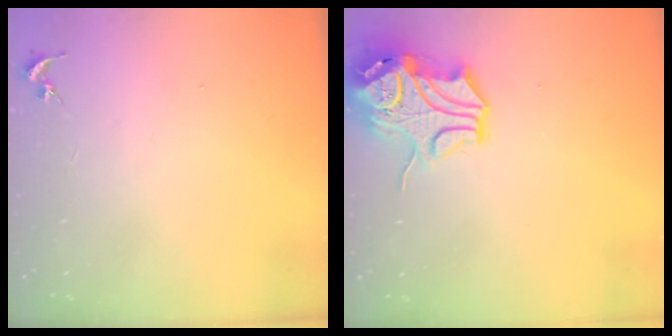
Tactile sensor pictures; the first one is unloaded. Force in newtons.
{"total": 14.0, "press": 13.8, "slide": 2.1}